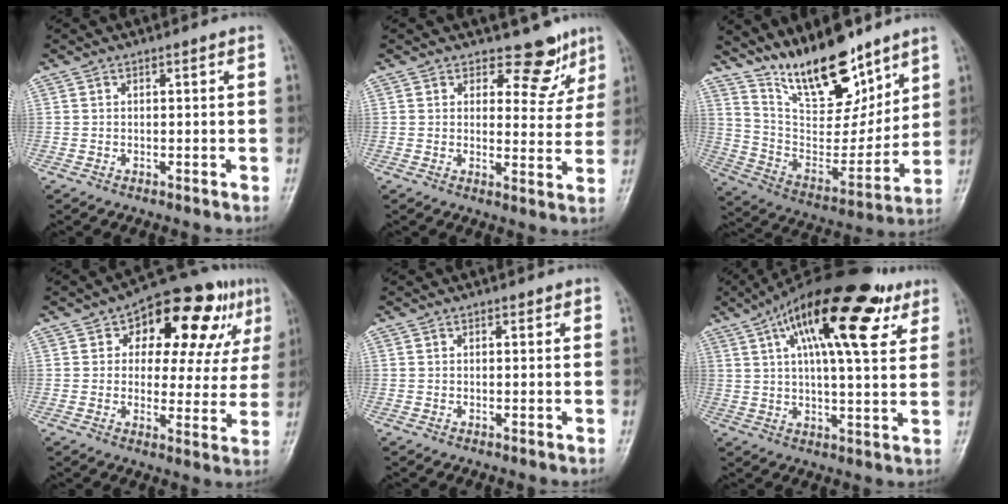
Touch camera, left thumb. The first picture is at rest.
{"total": 6.9, "force": [5.3, 4.0, 1.5], "torque": [0.016, -0.040, 0.064]}
{"total": 18.9, "force": [13.9, 7.1, 10.6], "torque": [-0.124, -0.084, 0.254]}
{"total": 18.7, "force": [7.5, 9.9, 14.0], "torque": [-0.133, 0.009, 0.096]}
{"total": 0.8, "force": [0.4, 0.5, 0.5], "torque": [-0.002, -0.001, 0.002]}
{"total": 22.9, "force": [10.9, 7.9, 18.5], "torque": [-0.276, 0.000, 0.167]}